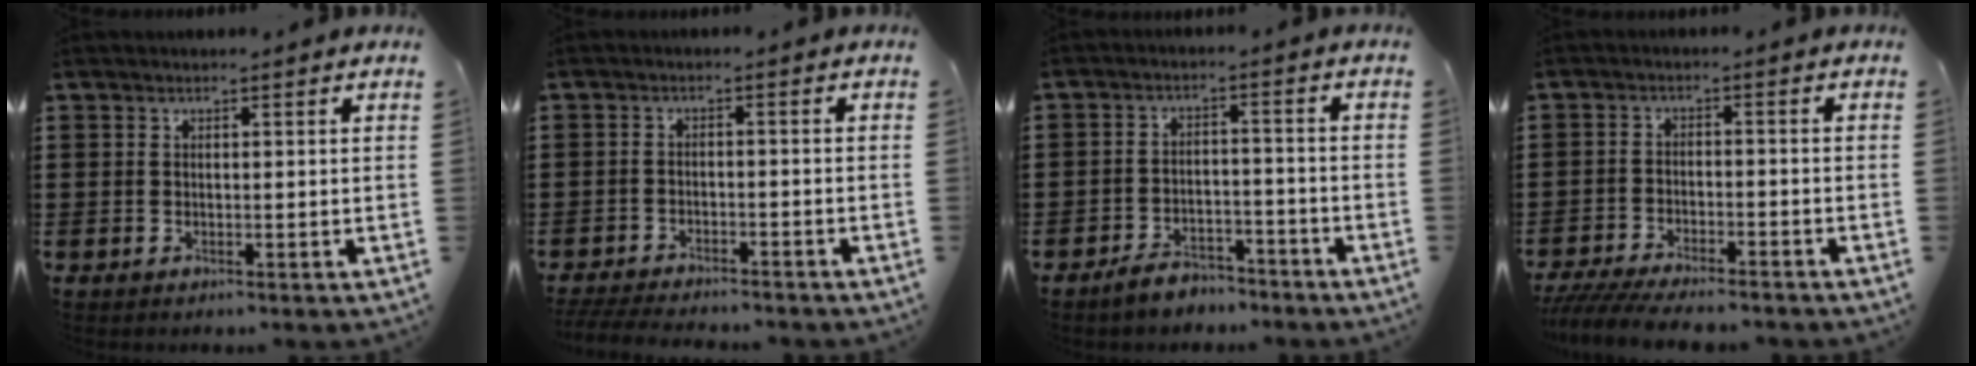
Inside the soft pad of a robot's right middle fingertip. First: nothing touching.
{"total": 3.5, "force": [-3.4, 0.3, 0.7], "torque": [-0.021, -0.005, -0.072]}
{"total": 4.1, "force": [-3.9, 1.0, 0.5], "torque": [-0.011, 0.009, -0.078]}
{"total": 5.0, "force": [-4.8, 0.4, 1.5], "torque": [-0.038, -0.010, -0.096]}